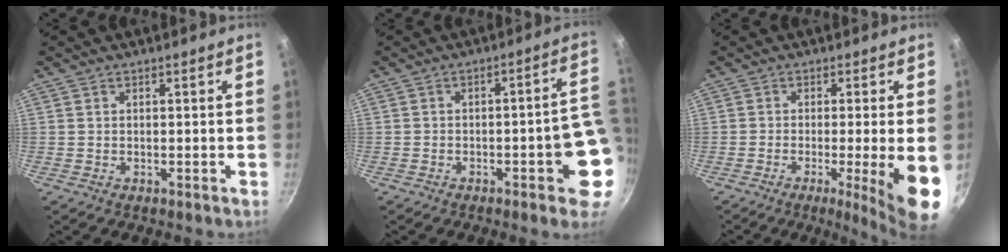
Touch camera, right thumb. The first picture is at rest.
{"total": 10.0, "force": [-2.2, 3.0, 9.3], "torque": [-0.079, 0.030, -0.025]}
{"total": 10.6, "force": [-2.7, 0.8, 10.2], "torque": [-0.141, -0.003, -0.037]}